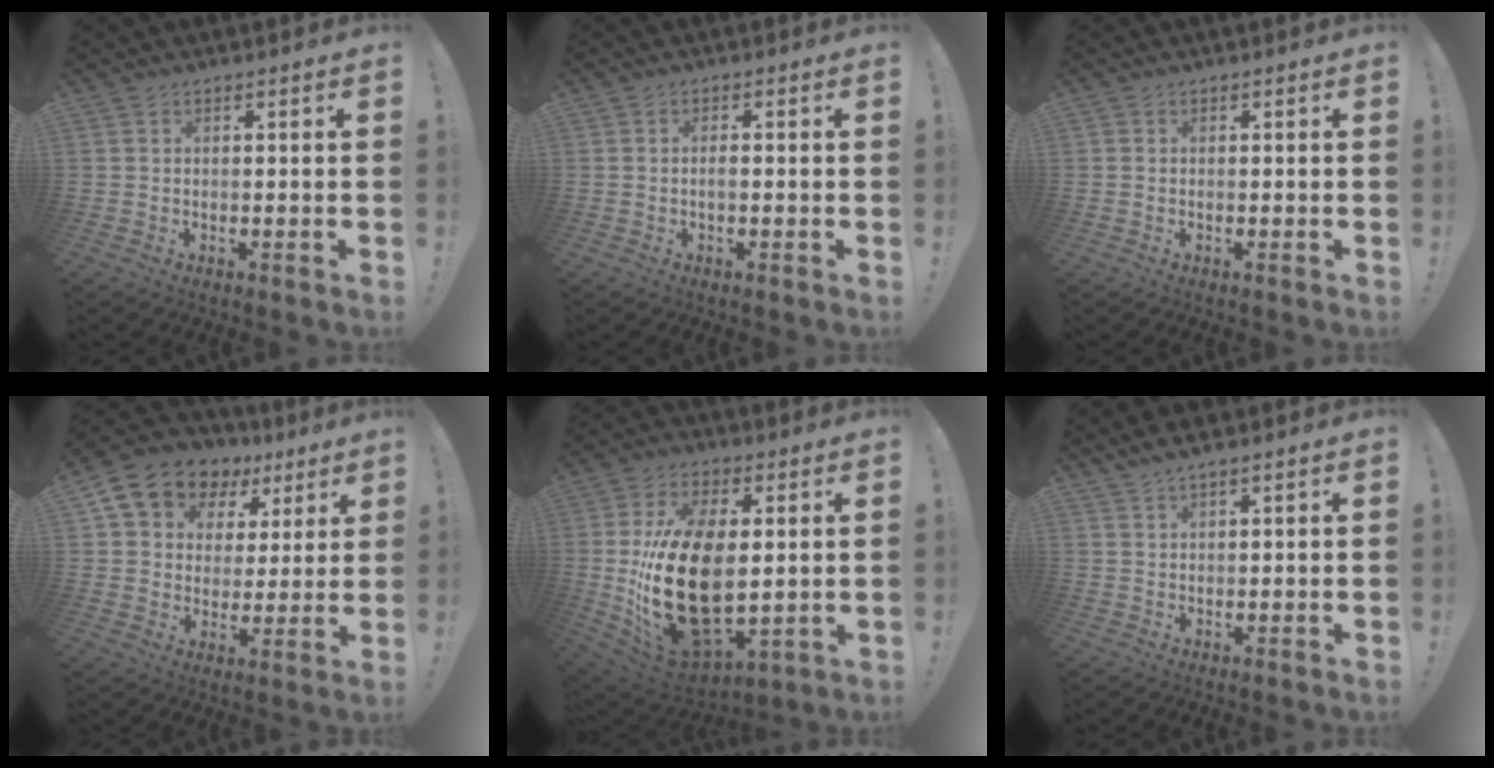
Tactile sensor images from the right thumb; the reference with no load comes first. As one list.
[{"total": 1.7, "force": [-0.7, 0.4, 1.5], "torque": [-0.036, 0.007, -0.013]}, {"total": 0.0}, {"total": 12.7, "force": [7.4, 9.1, 5.0], "torque": [-0.087, -0.043, 0.142]}, {"total": 27.7, "force": [0.7, 16.0, 22.7], "torque": [-0.454, -0.021, 0.027]}, {"total": 2.5, "force": [2.0, 0.0, 1.6], "torque": [-0.037, -0.007, 0.036]}]